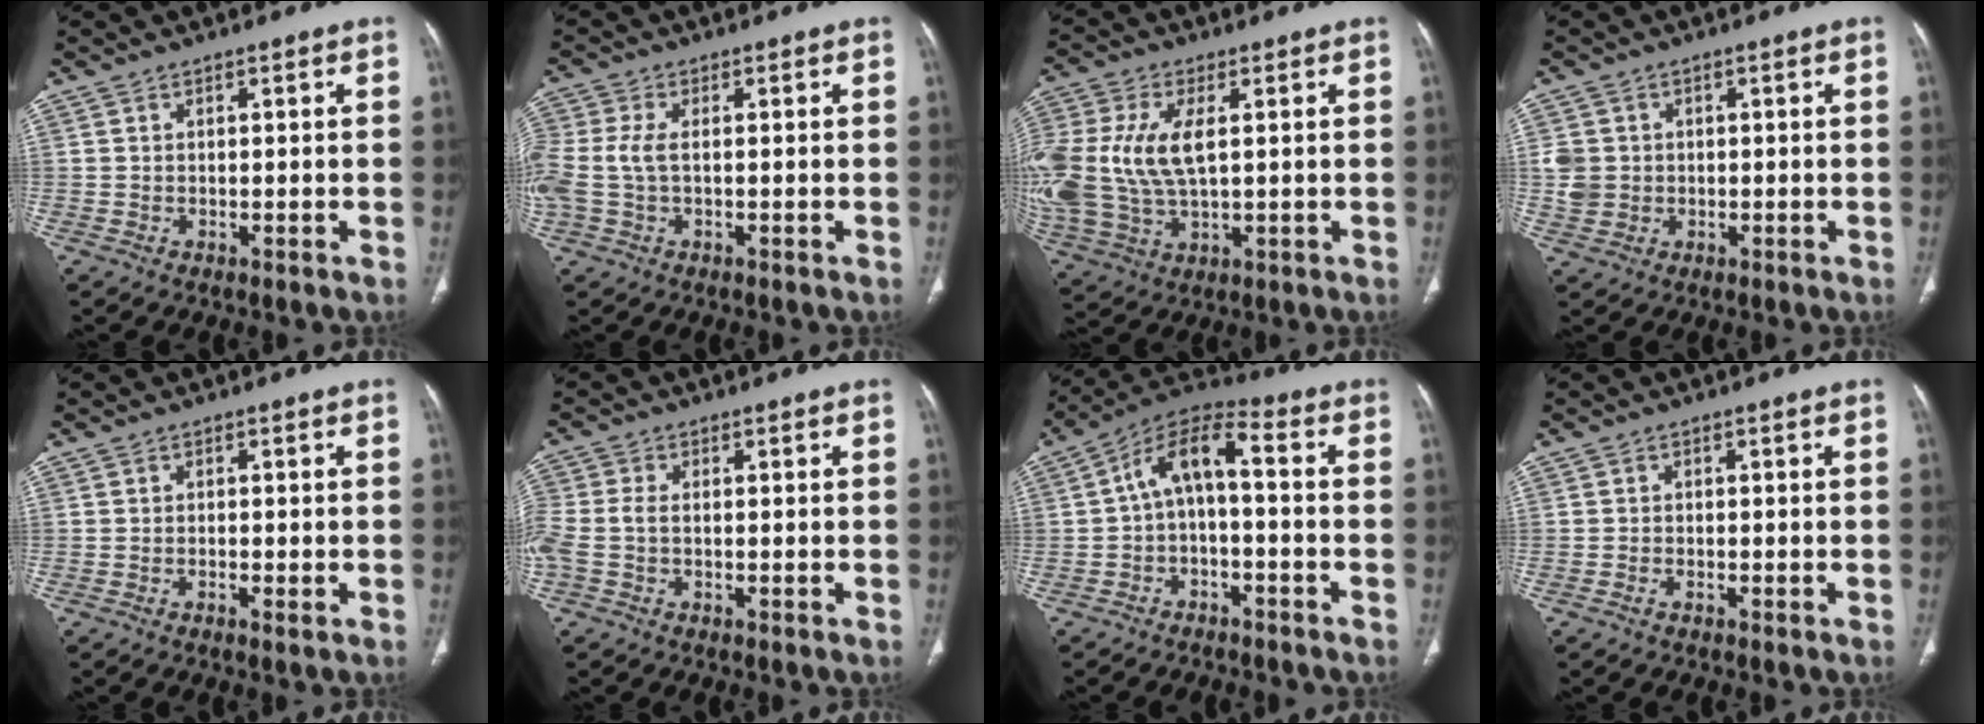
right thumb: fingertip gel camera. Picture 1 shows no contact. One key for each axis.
{"total": 6.4, "fx": -0.1, "fy": 3.5, "fz": 5.4, "tx": -0.161, "ty": 0.011, "tz": -0.002}
{"total": 20.4, "fx": 2.3, "fy": 11.7, "fz": 16.6, "tx": -0.417, "ty": -0.001, "tz": 0.050}
{"total": 4.6, "fx": 0.2, "fy": 4.1, "fz": 2.0, "tx": -0.030, "ty": 0.005, "tz": 0.009}
{"total": 1.3, "fx": -0.5, "fy": 0.4, "fz": 1.1, "tx": -0.025, "ty": 0.000, "tz": -0.010}
{"total": 5.0, "fx": -0.8, "fy": 2.7, "fz": 4.2, "tx": -0.123, "ty": 0.008, "tz": -0.019}
{"total": 8.9, "fx": -1.2, "fy": 4.1, "fz": 7.8, "tx": -0.135, "ty": 0.052, "tz": -0.030}
{"total": 0.8, "fx": -0.6, "fy": 0.4, "fz": 0.4, "tx": -0.012, "ty": 0.005, "tz": -0.012}